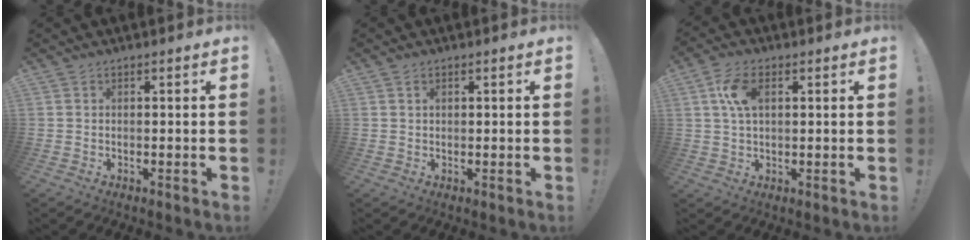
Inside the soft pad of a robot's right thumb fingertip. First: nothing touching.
{"total": 1.0, "force": [0.5, 0.8, 0.4], "torque": [-0.009, 0.002, 0.009]}
{"total": 8.1, "force": [2.2, 4.5, 6.3], "torque": [-0.117, 0.005, 0.040]}